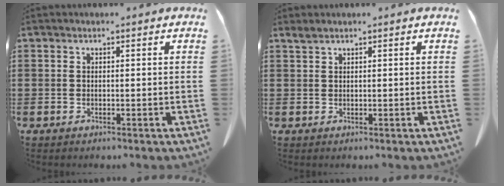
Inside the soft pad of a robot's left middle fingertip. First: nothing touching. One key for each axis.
{"total": 0.9, "fx": 0.8, "fy": 0.1, "fz": 0.5, "tx": -0.012, "ty": 0.000, "tz": 0.015}